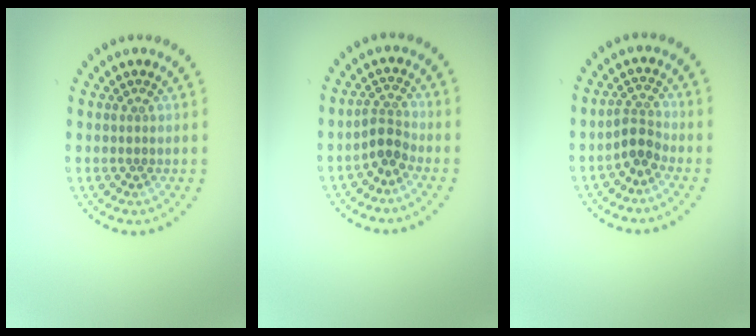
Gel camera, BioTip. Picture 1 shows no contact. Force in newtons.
{"total": 2.0, "press": 1.5, "slide": 1.3}
{"total": 2.0, "press": 1.5, "slide": 1.3}